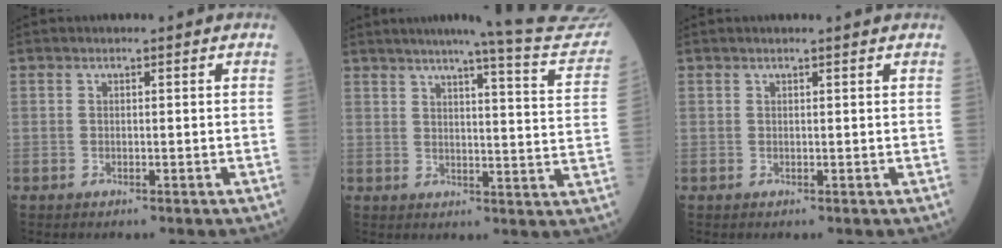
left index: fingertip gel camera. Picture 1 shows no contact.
{"total": 17.7, "force": [16.6, -1.4, 6.1], "torque": [-0.083, -0.081, 0.186]}
{"total": 1.3, "force": [1.2, -0.2, 0.6], "torque": [-0.011, 0.005, 0.018]}